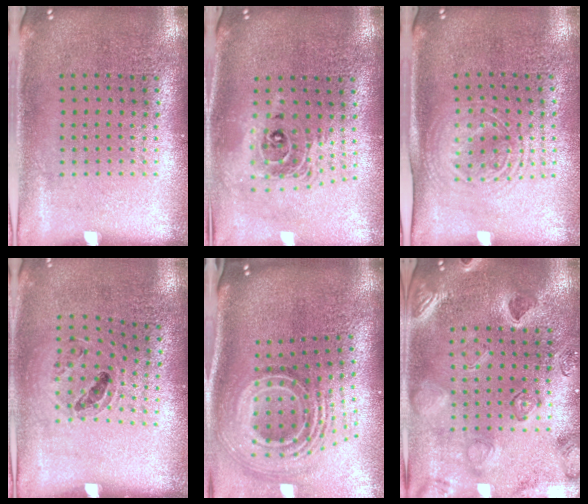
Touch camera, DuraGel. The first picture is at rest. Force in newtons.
{"total": 2.0, "press": 1.5, "slide": 1.3}
{"total": 1.5, "press": 1.3, "slide": 0.7}
{"total": 0.9, "press": 0.8, "slide": 0.3}
{"total": 2.8, "press": 1.8, "slide": 2.1}
{"total": 2.5, "press": 2.4, "slide": 0.7}